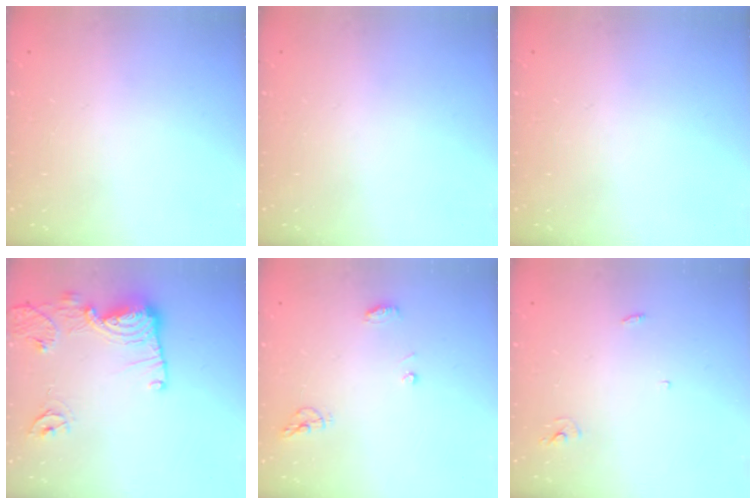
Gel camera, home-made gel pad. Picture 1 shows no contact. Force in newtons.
{"total": 0.0}
{"total": 0.0}
{"total": 14.3, "press": 14.2, "slide": 1.4}
{"total": 6.3, "press": 6.3, "slide": 0.7}
{"total": 2.4, "press": 2.4, "slide": 0.2}